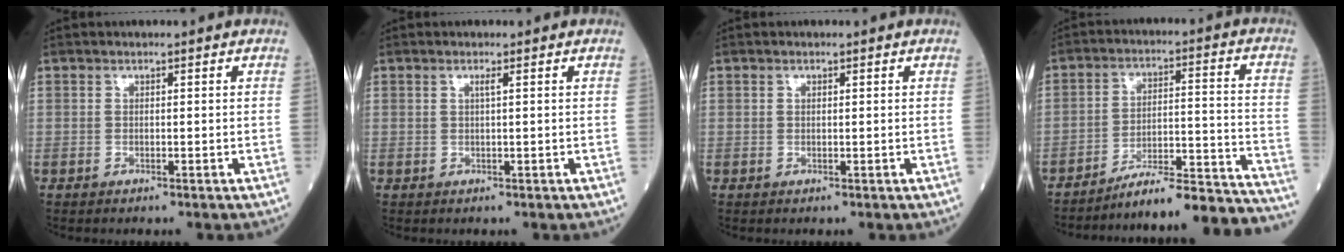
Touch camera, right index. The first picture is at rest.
{"total": 0.7, "force": [0.2, -0.2, 0.6], "torque": [-0.016, 0.000, 0.006]}
{"total": 0.0}
{"total": 19.7, "force": [-19.1, -0.7, 5.0], "torque": [-0.043, 0.018, -0.268]}